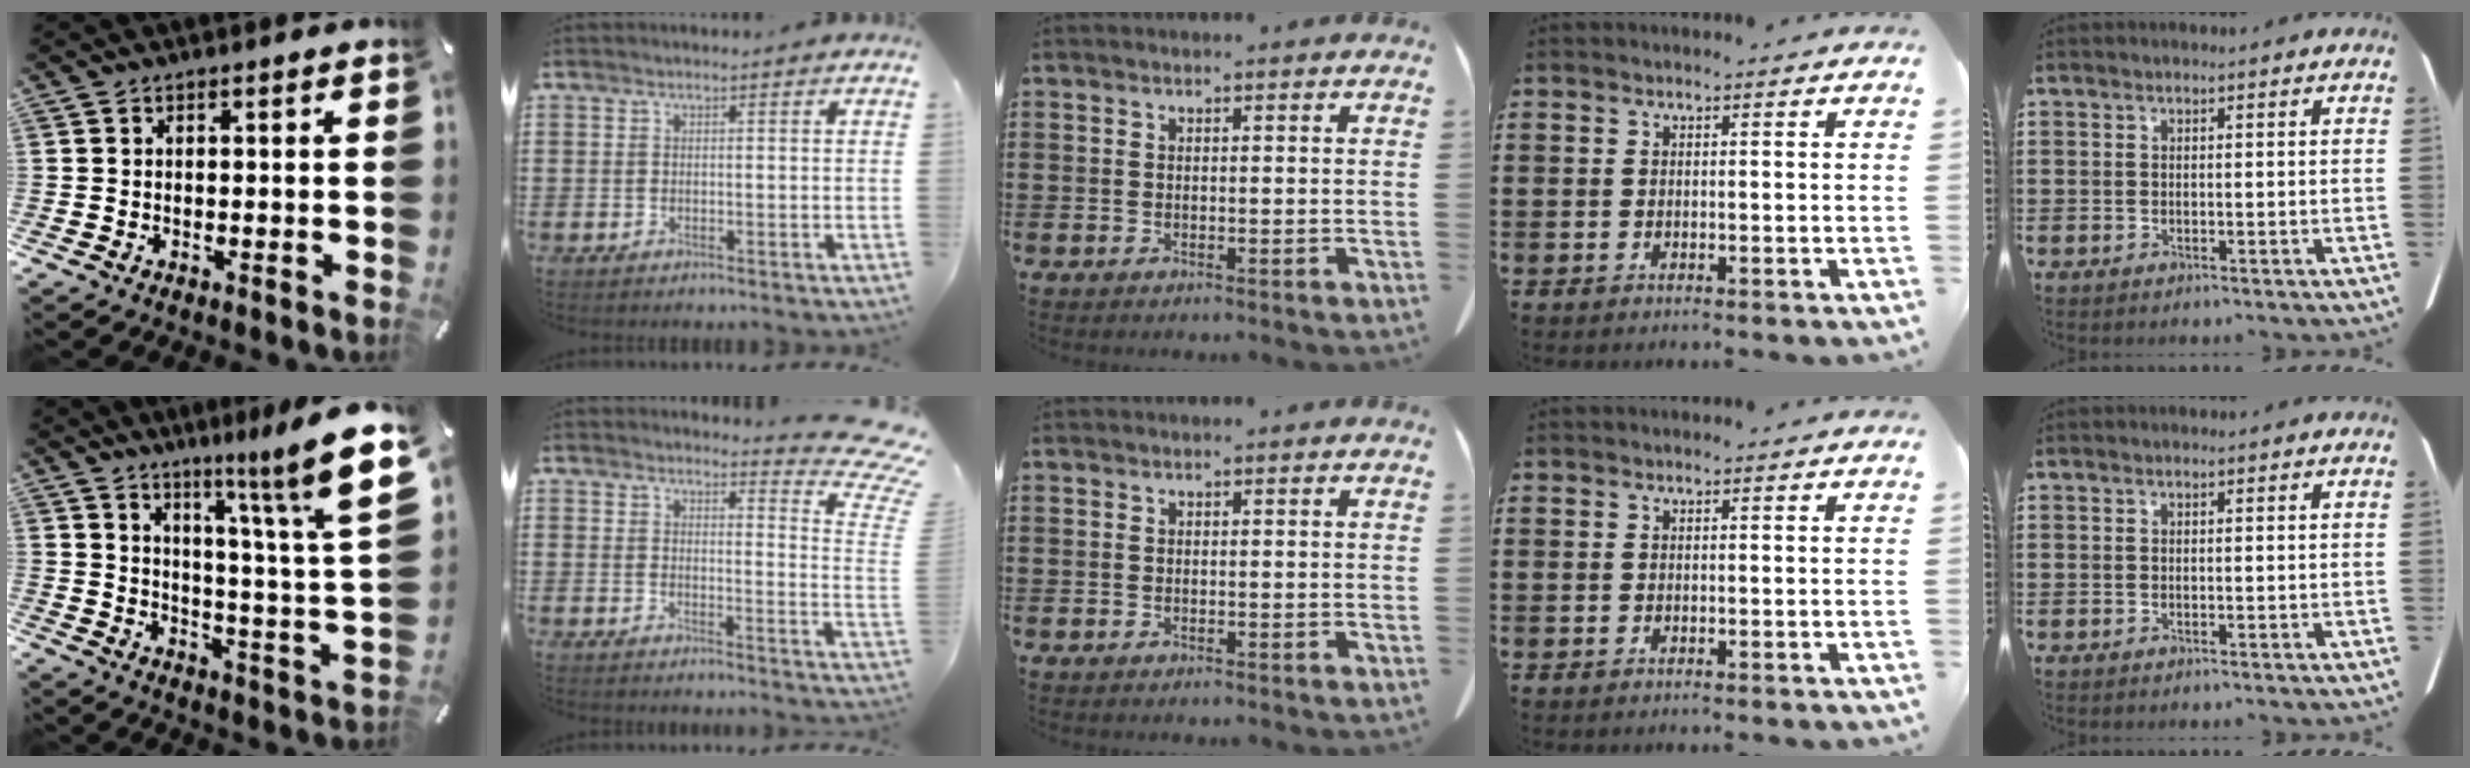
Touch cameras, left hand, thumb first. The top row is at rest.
{"thumb": {"total": 15.1, "force": [10.2, 1.3, 11.0], "torque": [-0.166, -0.086, 0.156]}, "index": {"total": 6.7, "force": [5.7, 1.0, 3.3], "torque": [-0.047, -0.039, 0.096]}}